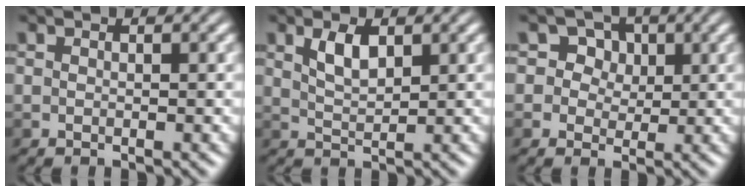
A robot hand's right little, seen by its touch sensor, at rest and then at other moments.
{"total": 2.3, "force": [1.2, 1.0, 1.7], "torque": [-0.038, 0.001, 0.024]}
{"total": 4.1, "force": [2.0, 3.3, 1.6], "torque": [-0.022, 0.002, 0.015]}